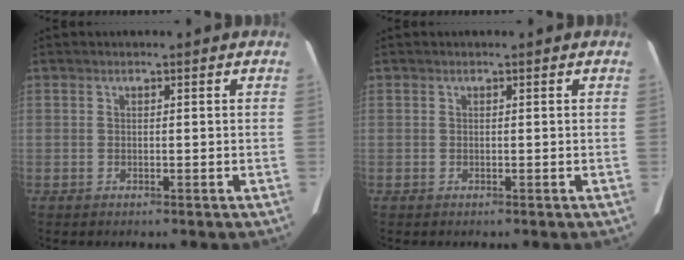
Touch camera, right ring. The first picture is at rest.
{"total": 0.0}